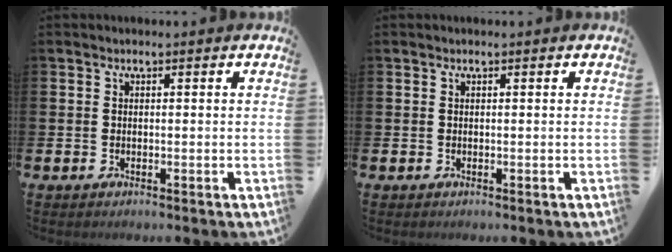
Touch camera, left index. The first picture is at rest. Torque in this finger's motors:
{"motor_torque": [-0.02, 0.02, 0.00, 0.00]}